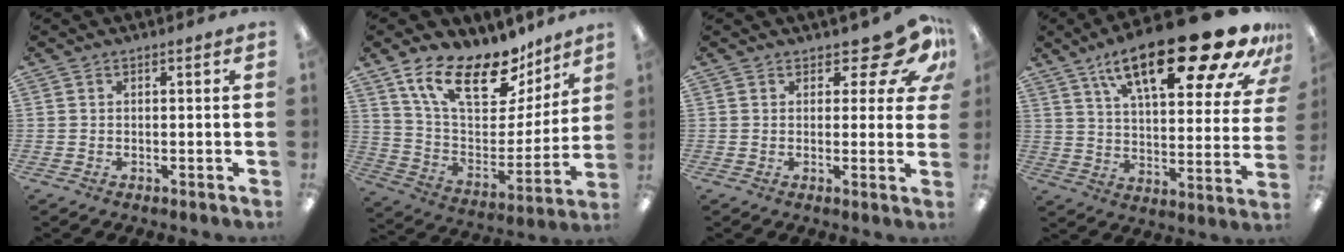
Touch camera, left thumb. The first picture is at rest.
{"total": 21.9, "force": [14.8, 10.0, 12.7], "torque": [-0.217, -0.085, 0.261]}
{"total": 9.4, "force": [6.1, 4.2, 5.8], "torque": [-0.074, -0.035, 0.108]}
{"total": 26.4, "force": [16.6, 8.4, 18.8], "torque": [-0.278, -0.103, 0.262]}